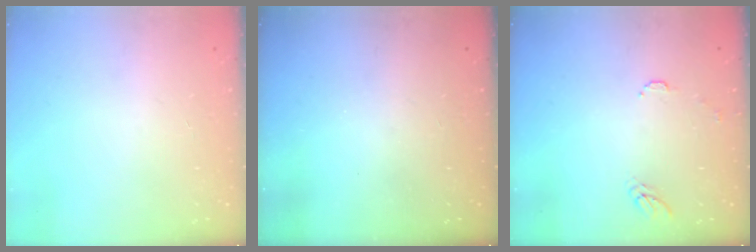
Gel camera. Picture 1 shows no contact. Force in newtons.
{"total": 0.0}
{"total": 8.0, "press": 8.0, "slide": 0.7}